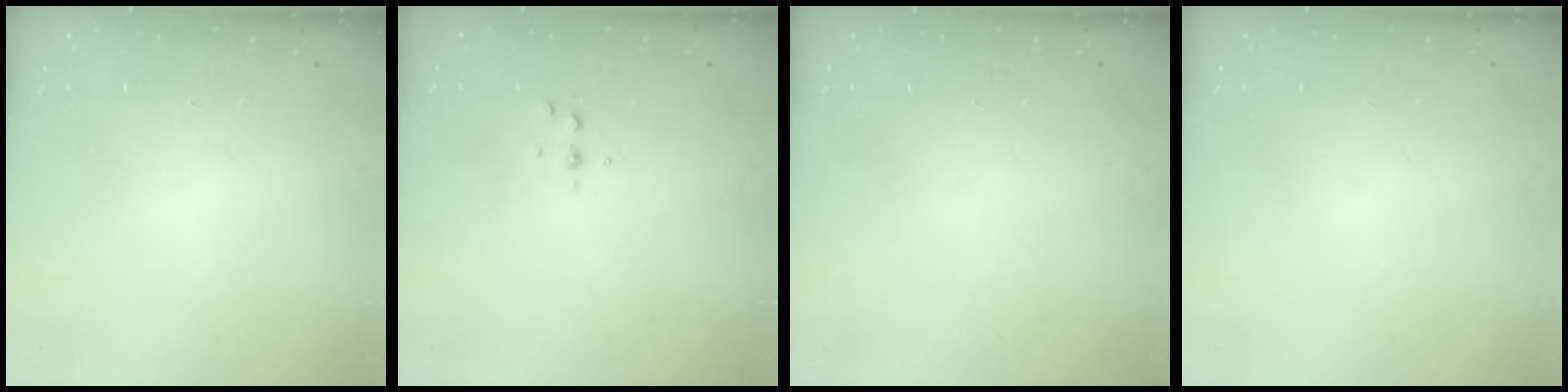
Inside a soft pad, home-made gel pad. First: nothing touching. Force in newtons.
{"total": 2.5, "press": 2.4, "slide": 0.2}
{"total": 0.0}
{"total": 0.0}